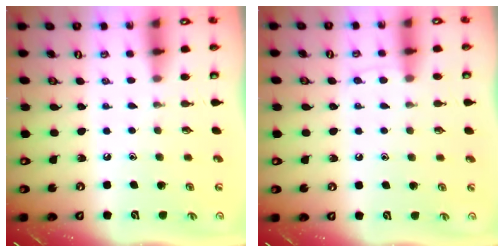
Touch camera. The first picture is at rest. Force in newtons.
{"total": 5.1, "press": 5.1, "slide": 0.7}